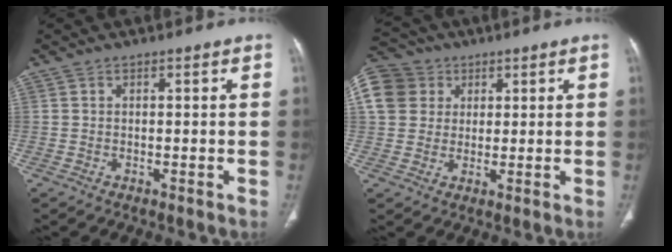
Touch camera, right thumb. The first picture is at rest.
{"total": 14.9, "force": [4.5, 12.9, 6.1], "torque": [-0.147, 0.032, 0.083]}